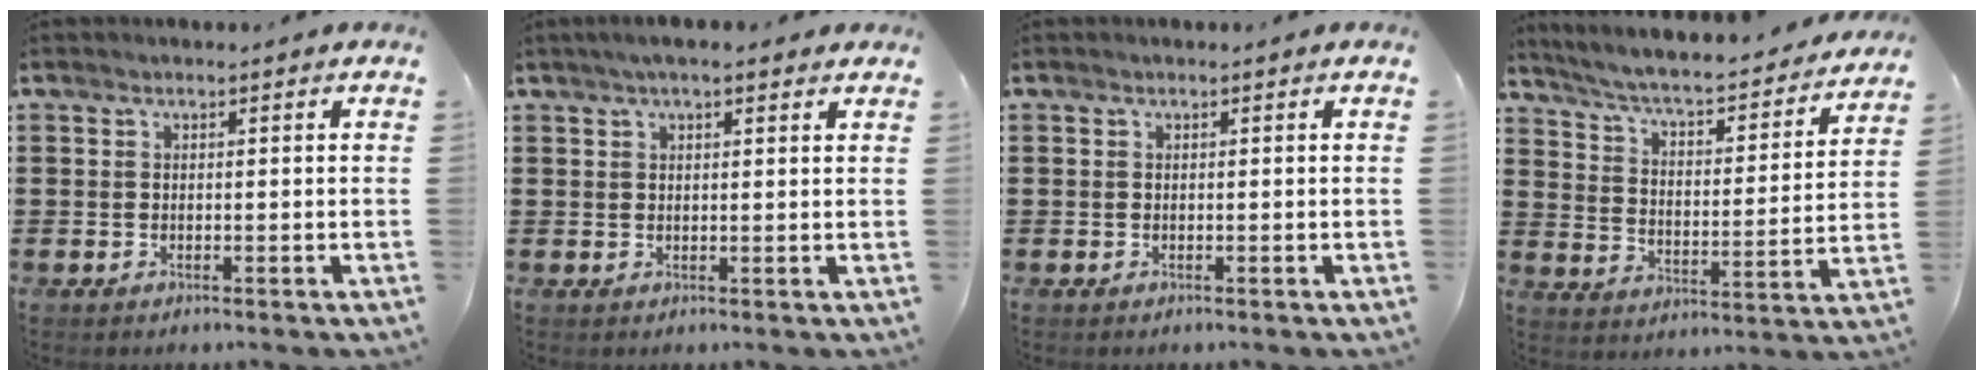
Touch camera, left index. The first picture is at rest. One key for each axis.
{"total": 3.1, "fx": 2.1, "fy": 0.6, "fz": 2.1, "tx": -0.045, "ty": 0.006, "tz": 0.038}
{"total": 0.0}
{"total": 4.6, "fx": 4.1, "fy": 0.1, "fz": 2.1, "tx": -0.062, "ty": -0.039, "tz": 0.058}